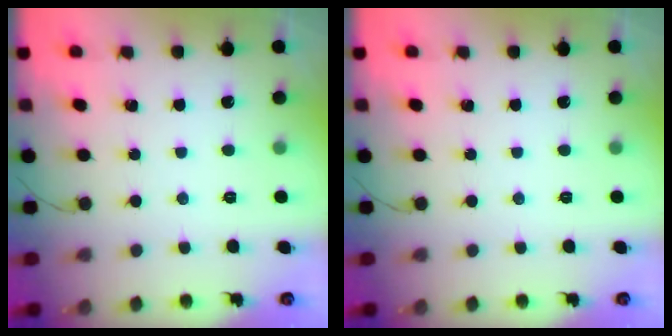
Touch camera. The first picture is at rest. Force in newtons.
{"total": 0.0}